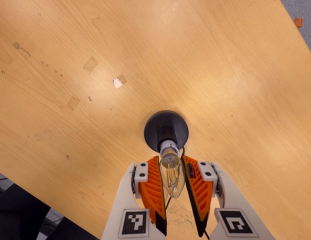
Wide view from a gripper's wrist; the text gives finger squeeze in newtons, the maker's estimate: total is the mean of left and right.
{"total": 12.0, "left": 11.9, "right": 12.2}